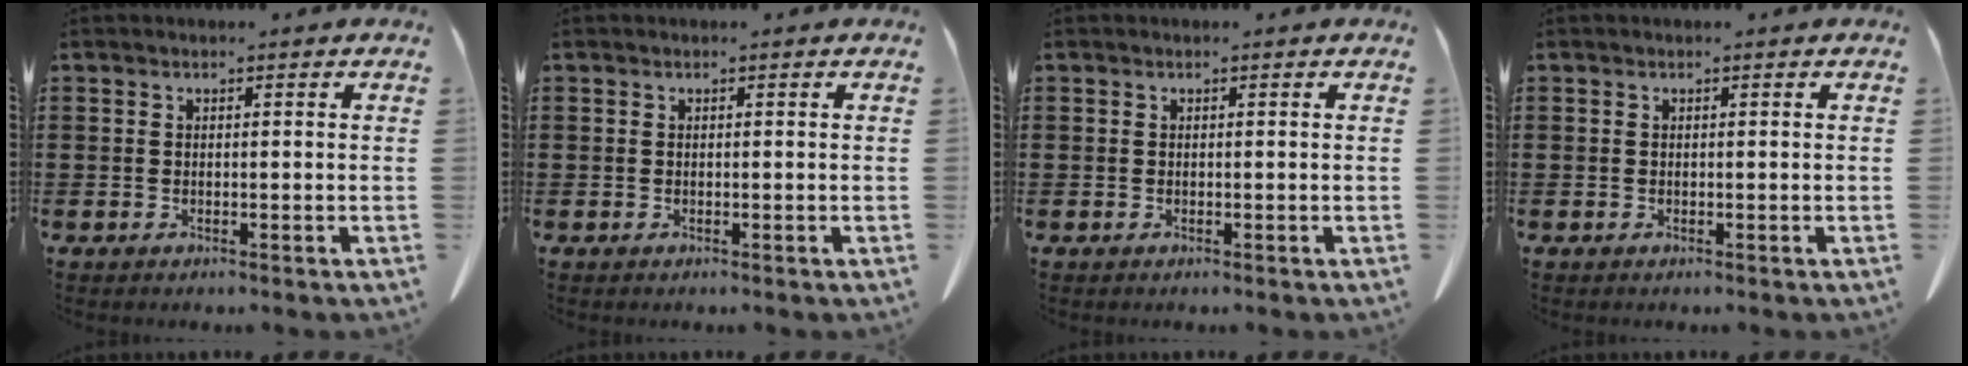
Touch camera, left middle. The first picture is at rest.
{"total": 0.0}
{"total": 0.0}
{"total": 0.0}